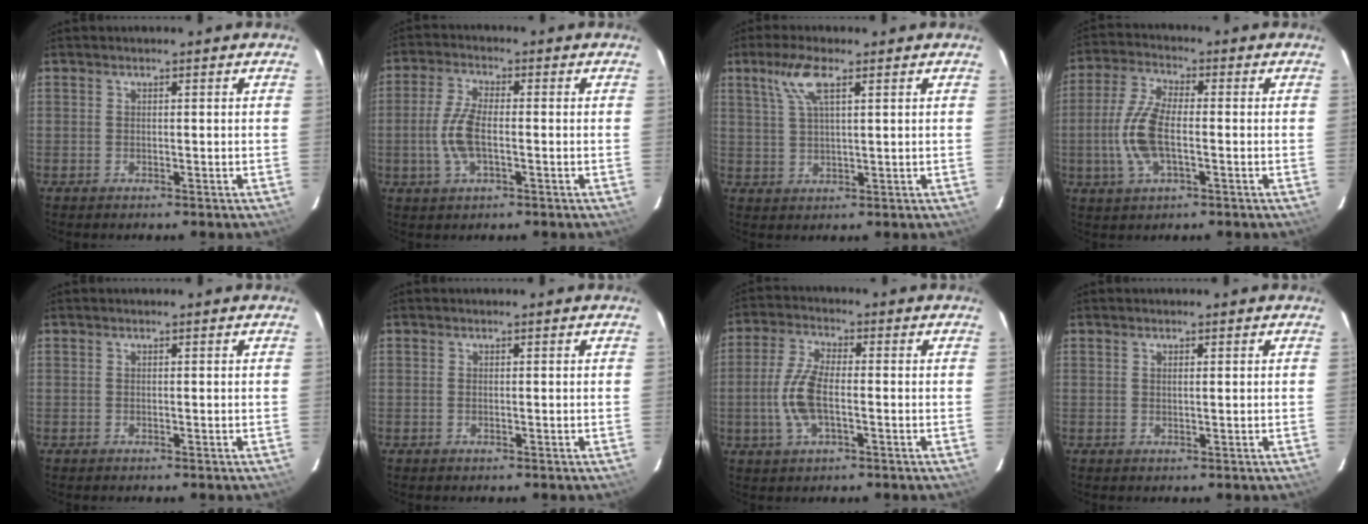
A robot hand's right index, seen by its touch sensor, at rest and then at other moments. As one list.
[{"total": 7.2, "force": [-1.3, 3.0, 6.4], "torque": [-0.140, 0.001, -0.026]}, {"total": 6.2, "force": [3.2, 1.5, 5.1], "torque": [-0.106, 0.008, 0.066]}, {"total": 10.2, "force": [-1.8, 4.3, 9.0], "torque": [-0.201, 0.005, -0.038]}, {"total": 0.0}, {"total": 0.0}, {"total": 8.5, "force": [-1.6, 3.5, 7.5], "torque": [-0.166, 0.004, -0.033]}, {"total": 0.7, "force": [0.4, 0.1, 0.6], "torque": [-0.013, 0.001, 0.008]}]